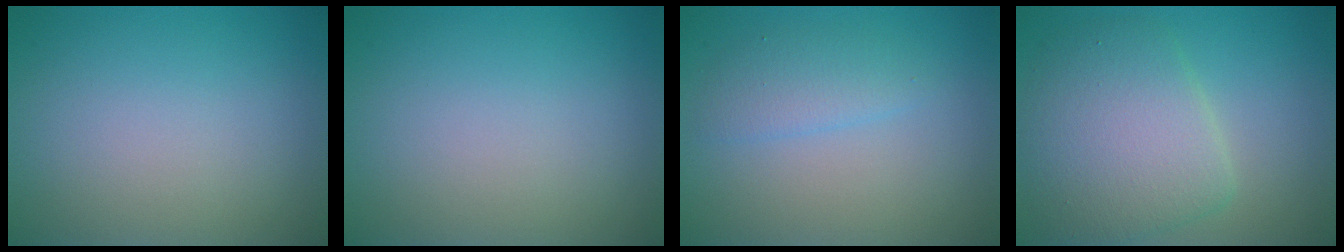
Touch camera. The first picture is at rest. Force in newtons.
{"total": 0.0}
{"total": 2.0, "press": 2.0, "slide": 0.1}
{"total": 6.4, "press": 6.4, "slide": 0.2}